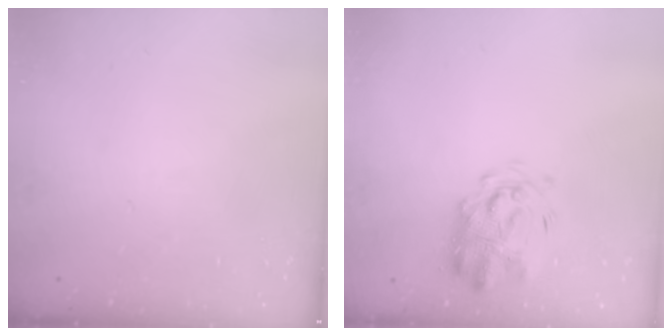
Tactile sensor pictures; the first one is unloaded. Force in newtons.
{"total": 4.2, "press": 4.1, "slide": 0.8}